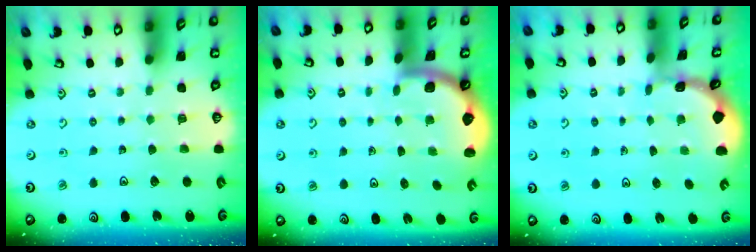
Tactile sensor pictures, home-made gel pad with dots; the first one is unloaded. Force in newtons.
{"total": 1.6, "press": 1.6, "slide": 0.1}
{"total": 0.0}